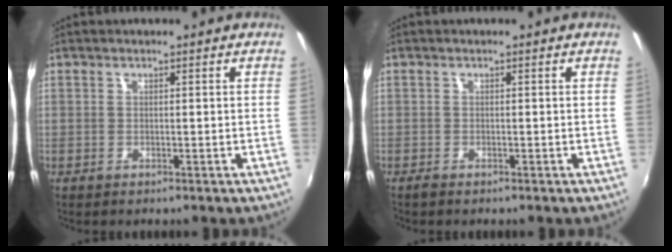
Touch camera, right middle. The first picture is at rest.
{"total": 0.5, "force": [-0.5, 0.1, 0.1], "torque": [-0.002, -0.004, -0.013]}